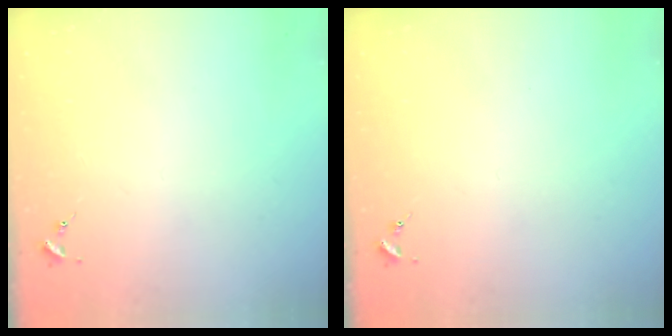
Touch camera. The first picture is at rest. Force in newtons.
{"total": 0.0}